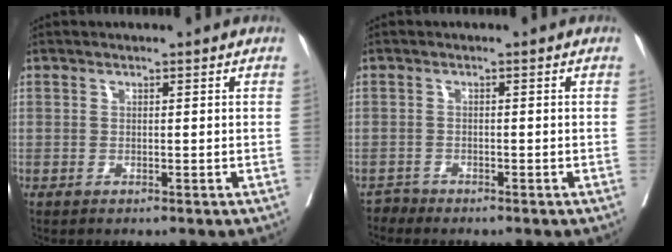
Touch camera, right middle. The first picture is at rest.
{"total": 1.1, "force": [-0.9, 0.1, -0.5], "torque": [0.014, -0.004, -0.019]}